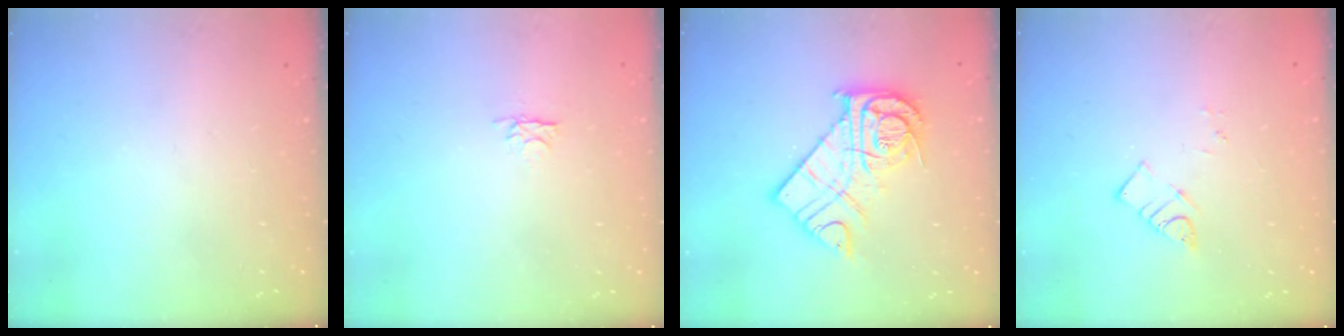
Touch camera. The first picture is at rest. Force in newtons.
{"total": 2.6, "press": 2.6, "slide": 0.3}
{"total": 14.8, "press": 14.7, "slide": 1.2}
{"total": 3.5, "press": 3.5, "slide": 0.2}